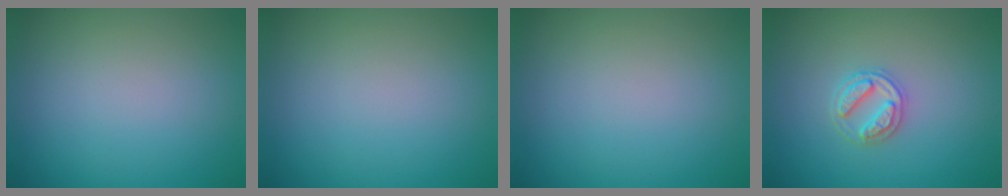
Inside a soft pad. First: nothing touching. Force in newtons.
{"total": 0.0}
{"total": 0.0}
{"total": 2.6, "press": 2.5, "slide": 0.5}